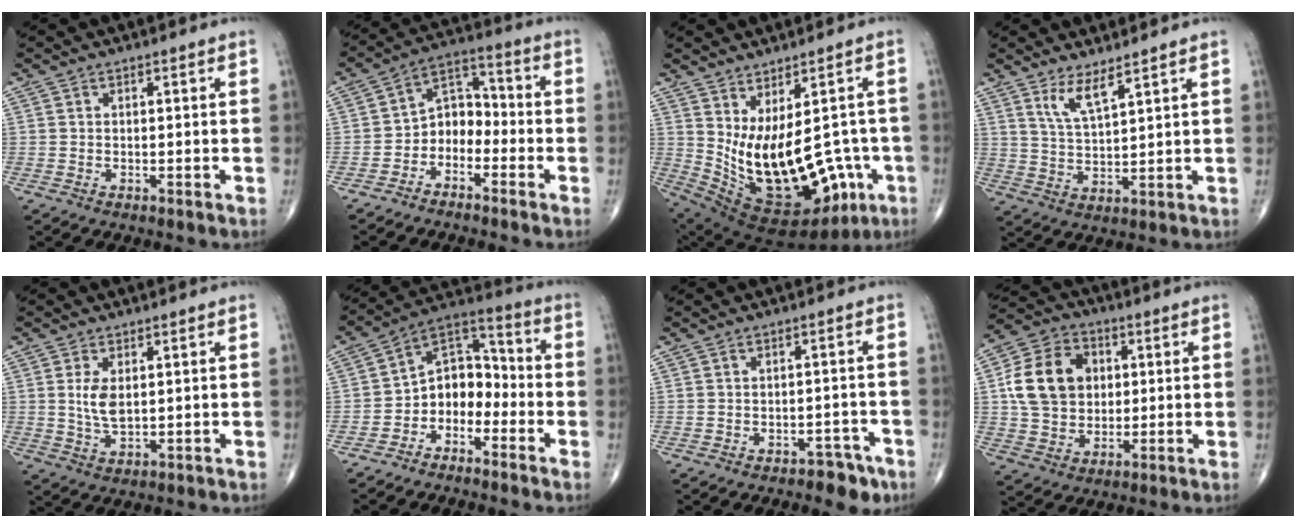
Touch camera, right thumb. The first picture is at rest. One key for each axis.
{"total": 7.4, "fx": -3.3, "fy": 5.4, "fz": 3.8, "tx": -0.036, "ty": 0.055, "tz": -0.075}
{"total": 21.4, "fx": -3.2, "fy": 11.2, "fz": 18.0, "tx": -0.287, "ty": -0.013, "tz": -0.007}
{"total": 5.4, "fx": 3.8, "fy": 1.0, "fz": 3.7, "tx": -0.073, "ty": -0.036, "tz": 0.079}
{"total": 4.9, "fx": 0.9, "fy": 2.5, "fz": 4.1, "tx": -0.080, "ty": -0.011, "tz": 0.022}
{"total": 9.5, "fx": -3.8, "fy": 7.1, "fz": 5.1, "tx": -0.048, "ty": 0.074, "tz": -0.086}
{"total": 4.7, "fx": -3.3, "fy": 2.6, "fz": 2.2, "tx": -0.011, "ty": 0.022, "tz": -0.042}
{"total": 14.4, "fx": 2.3, "fy": 11.4, "fz": 8.6, "tx": -0.133, "ty": 0.010, "tz": 0.040}